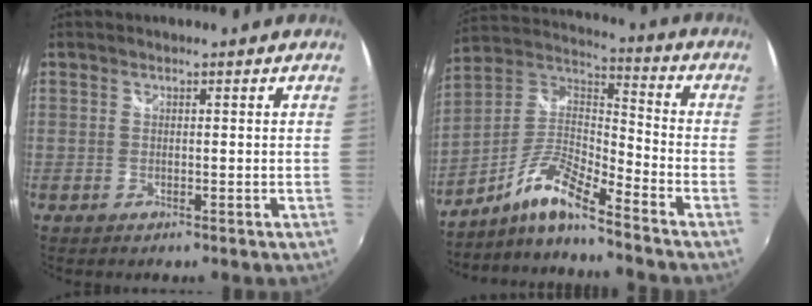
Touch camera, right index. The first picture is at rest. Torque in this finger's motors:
{"motor_torque": [0.21, -0.30, 0.24, 0.02]}